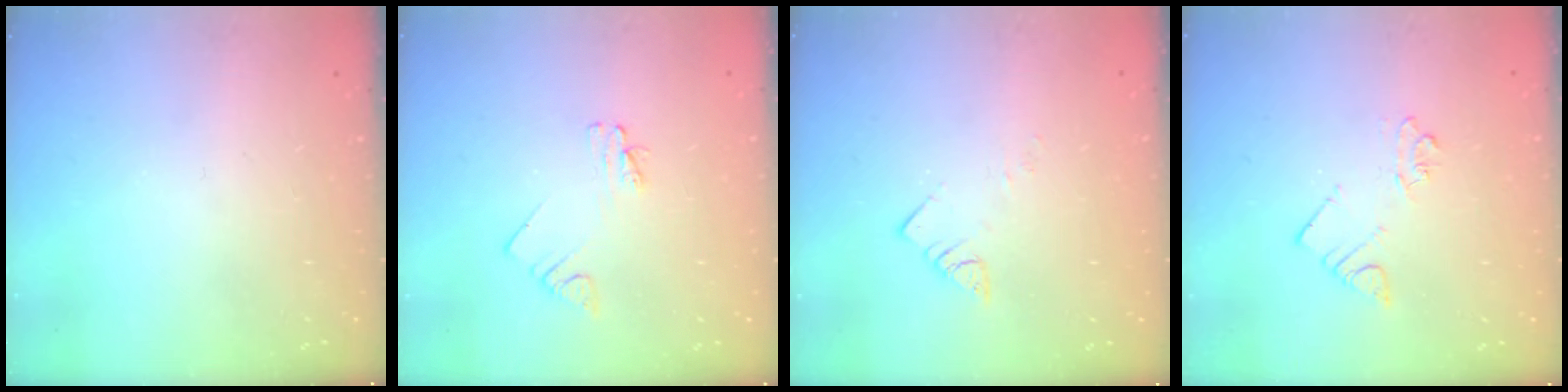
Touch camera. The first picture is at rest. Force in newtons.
{"total": 2.4, "press": 2.4, "slide": 0.3}
{"total": 2.9, "press": 2.9, "slide": 0.2}
{"total": 3.2, "press": 3.2, "slide": 0.3}